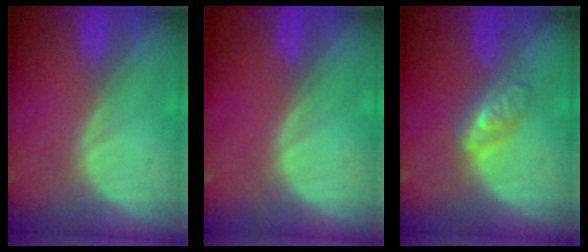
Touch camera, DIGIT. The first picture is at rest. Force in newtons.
{"total": 0.0}
{"total": 4.5, "press": 4.1, "slide": 1.8}